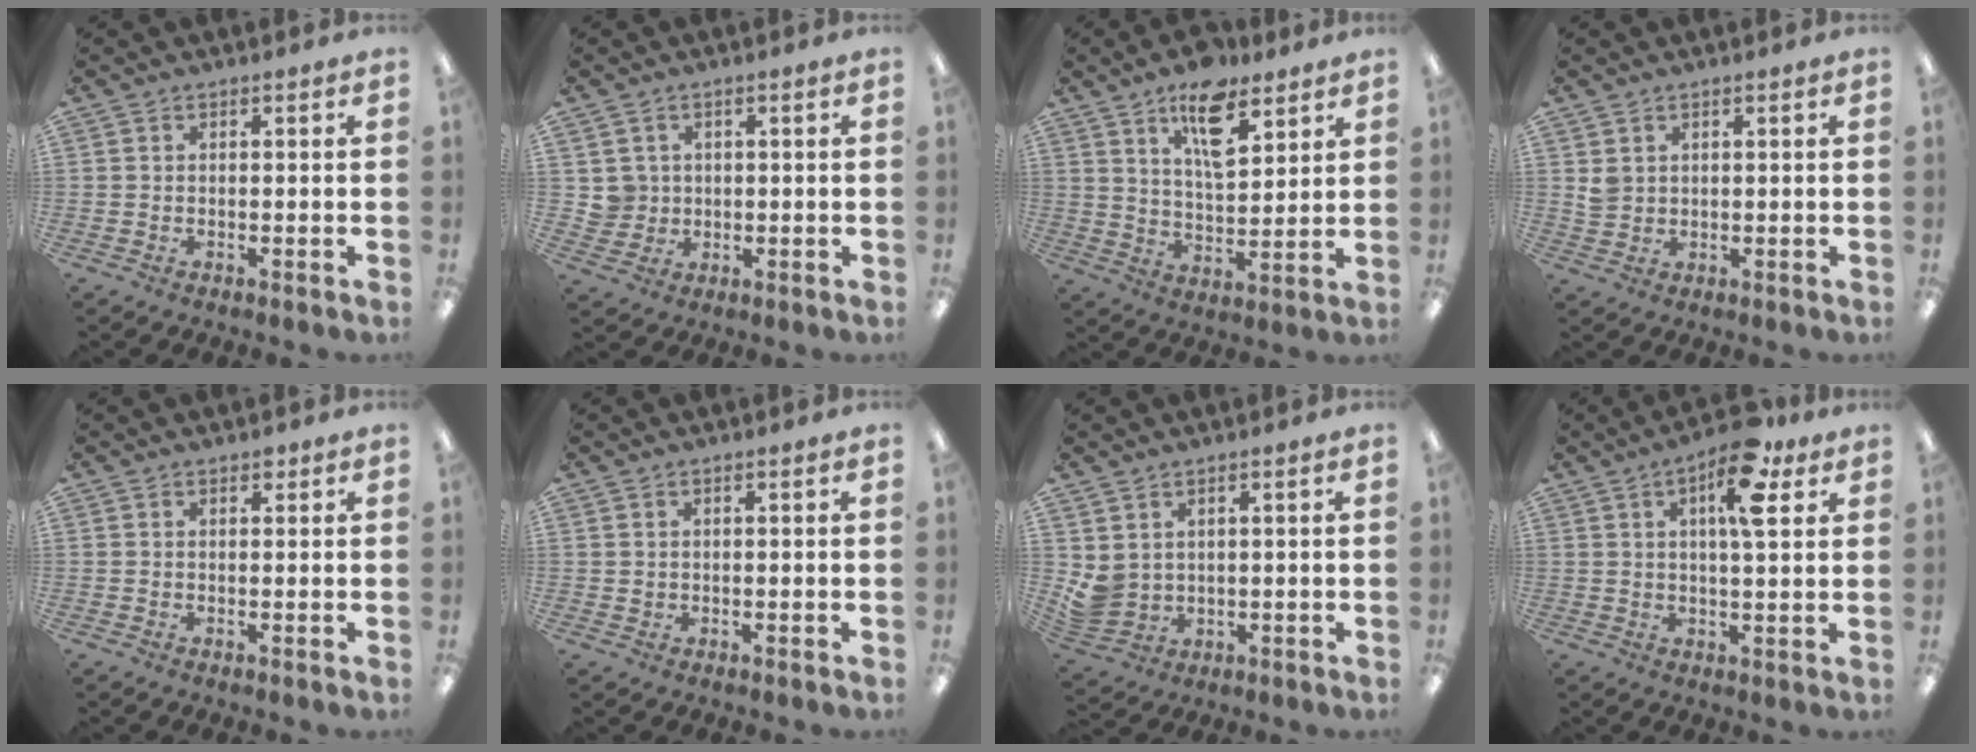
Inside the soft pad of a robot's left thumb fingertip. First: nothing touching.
{"total": 4.1, "force": [1.0, 3.9, -0.1], "torque": [-0.004, 0.005, 0.019]}
{"total": 12.9, "force": [8.1, 5.7, 8.3], "torque": [-0.122, -0.035, 0.137]}
{"total": 2.6, "force": [1.0, 2.3, 0.8], "torque": [-0.019, 0.001, 0.019]}
{"total": 1.2, "force": [0.8, 0.6, 0.6], "torque": [-0.005, -0.002, 0.012]}
{"total": 0.6, "force": [0.1, 0.5, -0.1], "torque": [0.003, 0.002, 0.002]}
{"total": 4.3, "force": [1.6, 3.8, 1.2], "torque": [-0.029, -0.015, 0.033]}
{"total": 12.0, "force": [5.9, 4.1, 9.7], "torque": [-0.140, -0.017, 0.091]}